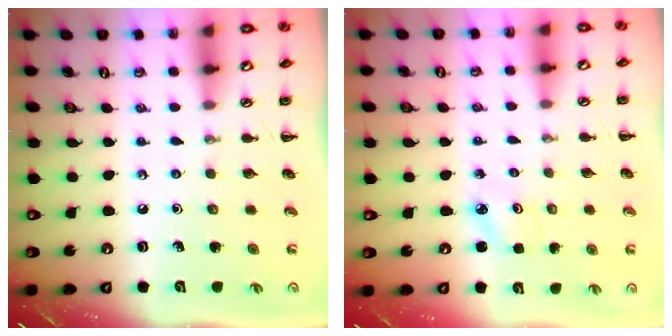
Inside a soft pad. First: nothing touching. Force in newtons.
{"total": 2.4, "press": 2.3, "slide": 0.7}